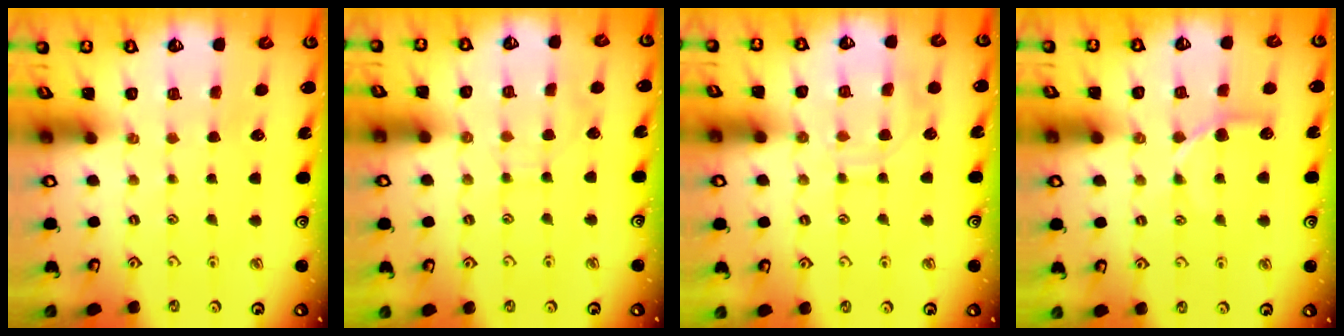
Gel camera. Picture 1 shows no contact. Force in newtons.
{"total": 2.8, "press": 2.8, "slide": 0.4}
{"total": 10.2, "press": 10.2, "slide": 0.9}
{"total": 5.6, "press": 5.5, "slide": 0.8}